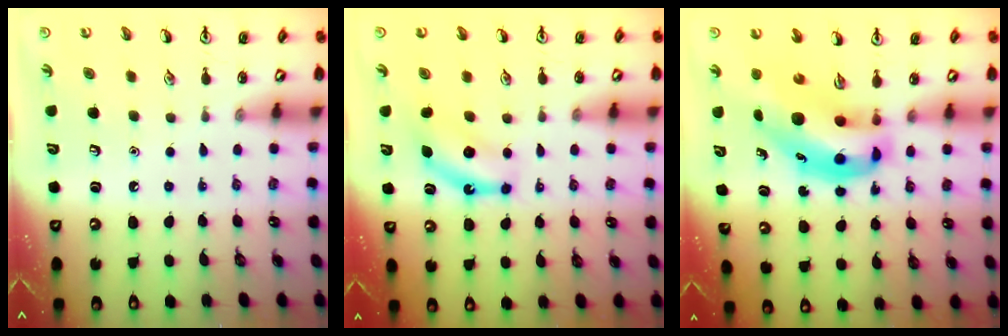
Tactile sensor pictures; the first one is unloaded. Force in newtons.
{"total": 6.8, "press": 6.7, "slide": 1.1}
{"total": 10.8, "press": 10.4, "slide": 3.1}